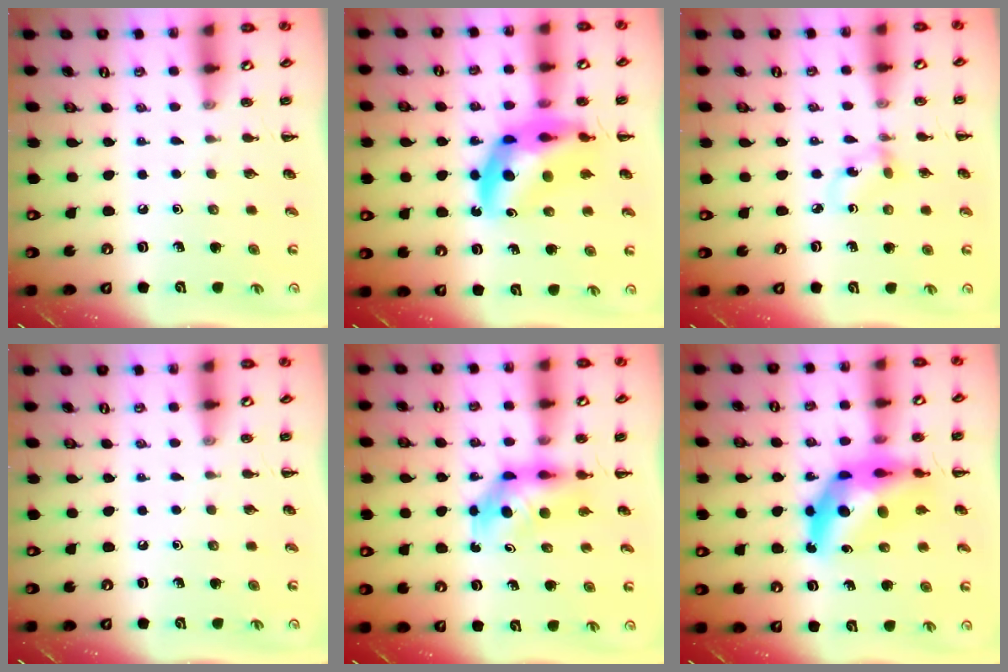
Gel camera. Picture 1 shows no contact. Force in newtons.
{"total": 15.6, "press": 15.0, "slide": 4.3}
{"total": 2.8, "press": 2.8, "slide": 0.7}
{"total": 0.0}
{"total": 5.1, "press": 5.0, "slide": 0.6}
{"total": 12.9, "press": 12.4, "slide": 3.8}